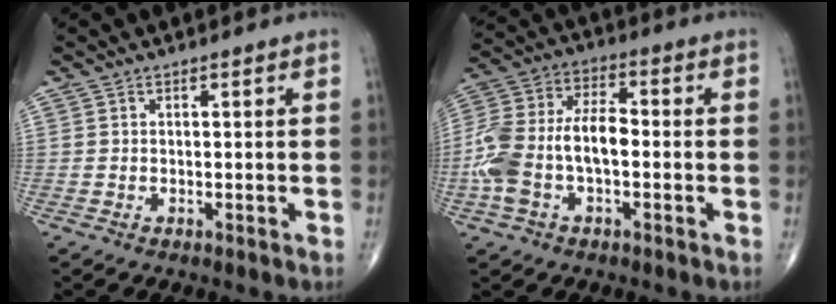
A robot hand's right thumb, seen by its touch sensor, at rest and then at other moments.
{"total": 14.1, "force": [-2.6, 7.6, 11.6], "torque": [-0.252, 0.039, -0.052]}